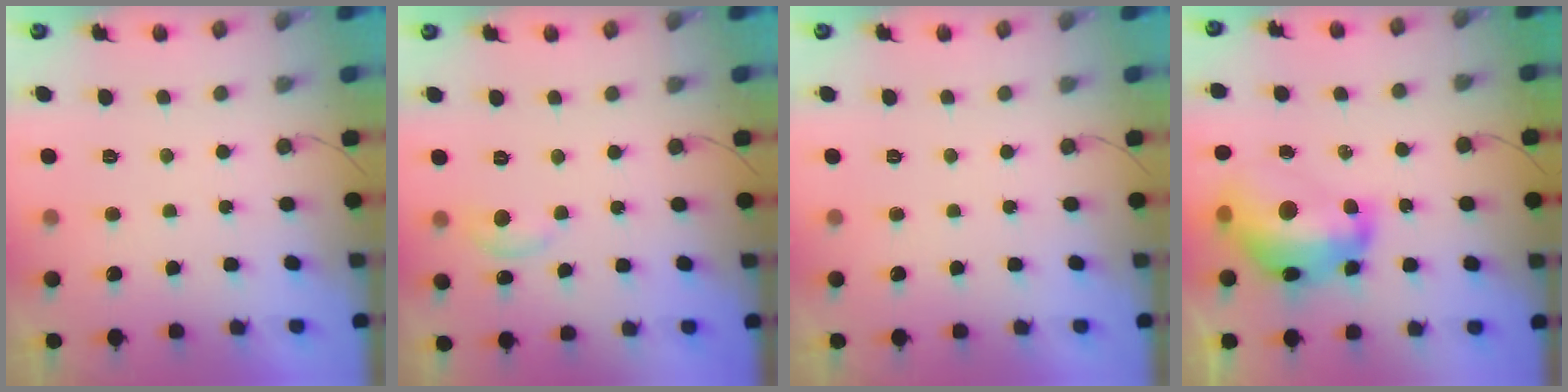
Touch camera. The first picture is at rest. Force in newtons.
{"total": 6.7, "press": 6.6, "slide": 1.0}
{"total": 0.0}
{"total": 17.8, "press": 17.7, "slide": 2.1}